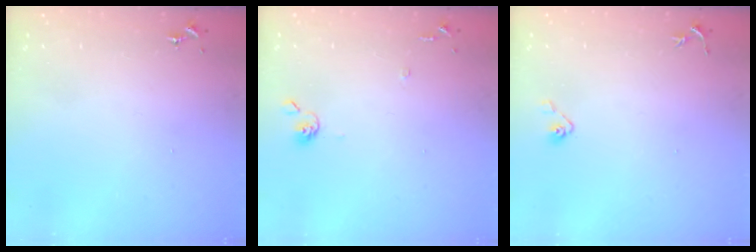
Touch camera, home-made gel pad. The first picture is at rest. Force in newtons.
{"total": 6.6, "press": 6.6, "slide": 0.6}
{"total": 4.1, "press": 3.9, "slide": 1.2}